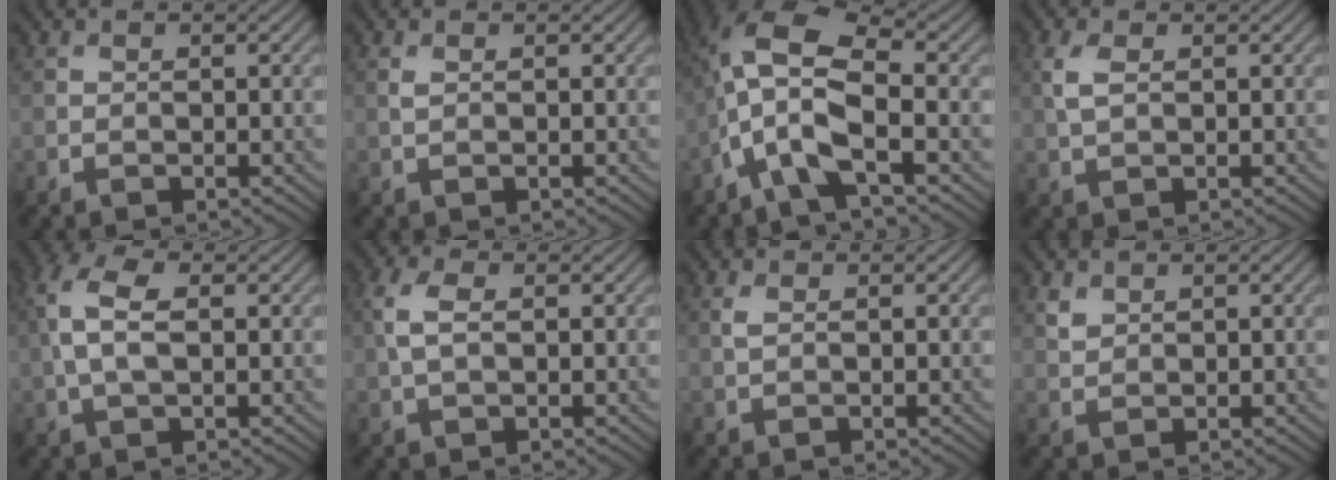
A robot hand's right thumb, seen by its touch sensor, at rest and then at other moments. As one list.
[{"total": 0.7, "force": [0.3, 0.2, 0.6], "torque": [-0.017, 0.001, 0.006]}, {"total": 10.0, "force": [-2.4, 3.7, 9.0], "torque": [-0.192, 0.016, -0.066]}, {"total": 3.0, "force": [0.8, 1.6, 2.4], "torque": [-0.067, 0.003, 0.017]}, {"total": 7.1, "force": [0.9, 3.6, 6.1], "torque": [-0.148, 0.015, 0.008]}, {"total": 3.9, "force": [0.6, 2.0, 3.2], "torque": [-0.086, 0.005, 0.009]}, {"total": 1.1, "force": [0.4, 0.4, 0.9], "torque": [-0.028, 0.001, 0.009]}, {"total": 1.7, "force": [1.2, 1.0, 0.6], "torque": [-0.020, -0.002, 0.029]}]